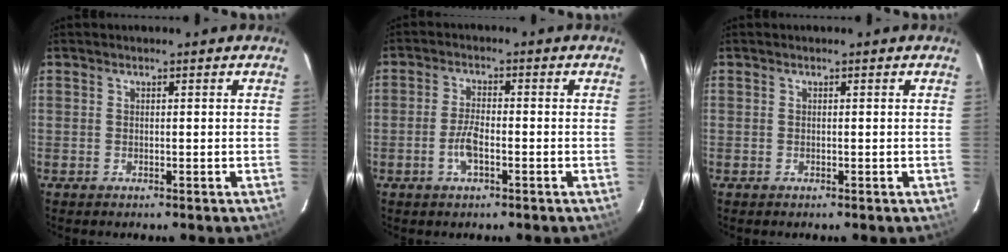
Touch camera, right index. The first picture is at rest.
{"total": 4.1, "force": [-1.6, 1.5, 3.5], "torque": [-0.073, 0.004, -0.031]}
{"total": 0.0}